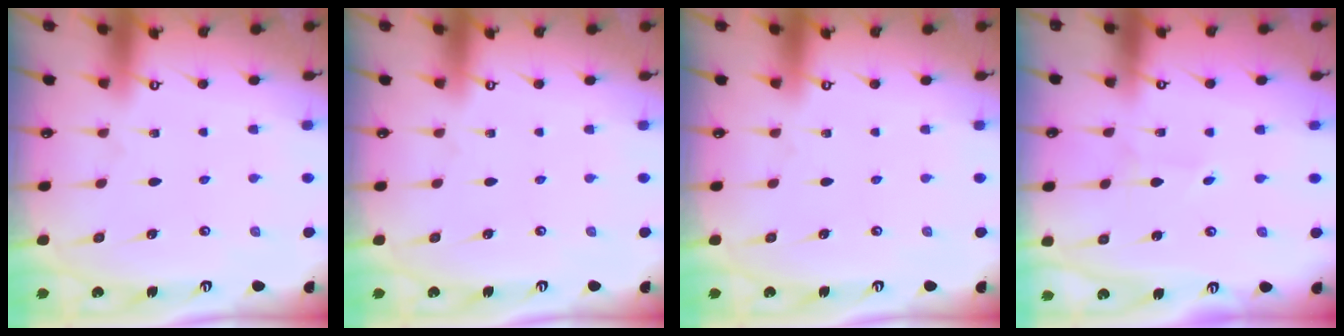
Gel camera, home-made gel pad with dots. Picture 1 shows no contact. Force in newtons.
{"total": 0.0}
{"total": 0.0}
{"total": 0.6, "press": 0.6, "slide": 0.1}